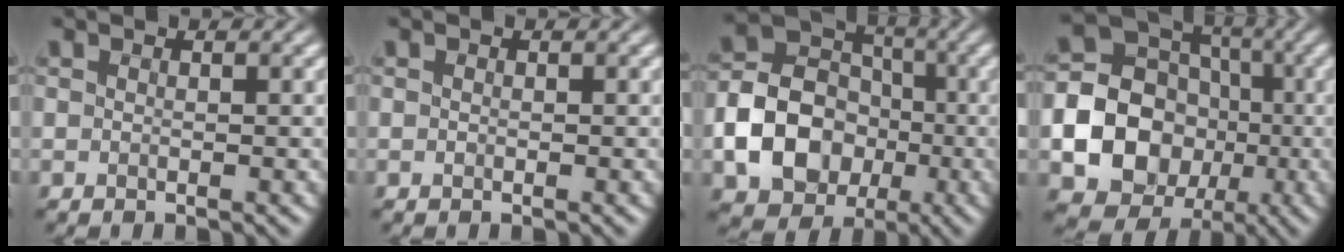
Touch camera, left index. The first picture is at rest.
{"total": 0.0}
{"total": 9.1, "force": [-2.4, 7.1, 5.1], "torque": [-0.085, 0.001, -0.048]}
{"total": 17.7, "force": [-3.4, 16.2, 6.4], "torque": [-0.152, -0.024, -0.077]}